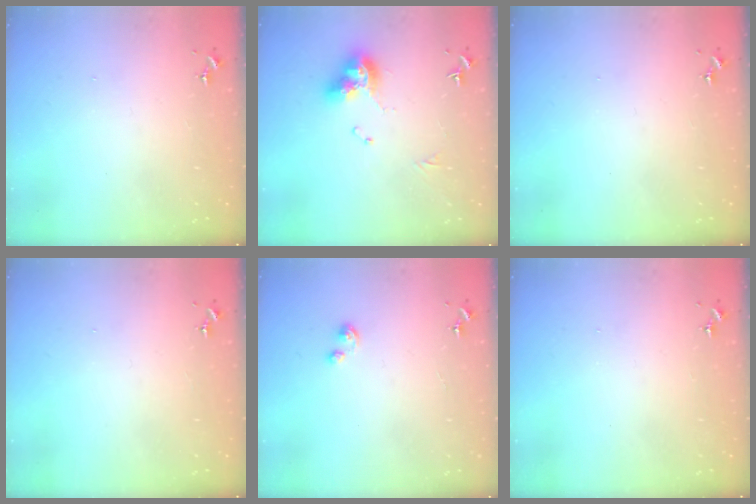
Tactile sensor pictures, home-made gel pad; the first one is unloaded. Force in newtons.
{"total": 11.9, "press": 11.9, "slide": 1.3}
{"total": 0.0}
{"total": 0.0}
{"total": 2.5, "press": 2.5, "slide": 0.2}
{"total": 0.0}